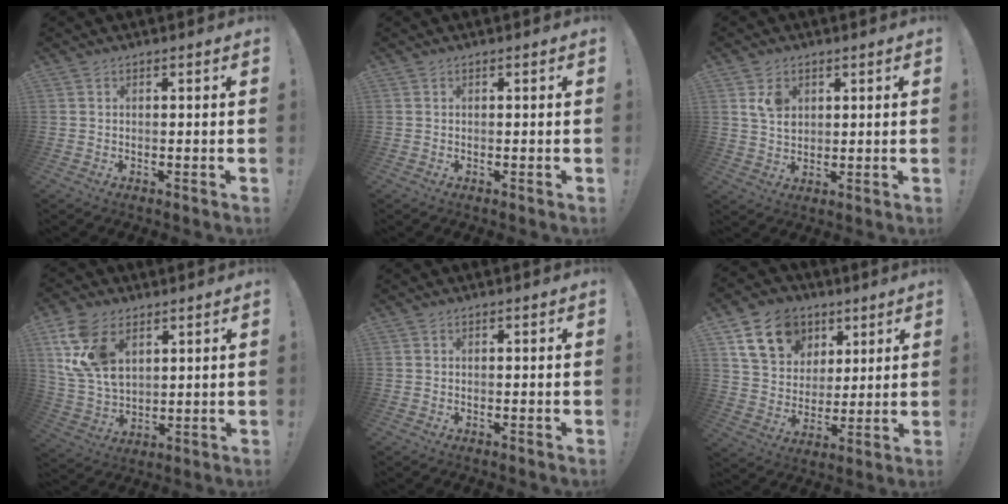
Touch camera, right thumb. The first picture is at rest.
{"total": 0.0}
{"total": 5.9, "force": [2.8, 4.2, 3.0], "torque": [-0.052, -0.004, 0.054]}
{"total": 15.1, "force": [7.0, 9.5, 9.5], "torque": [-0.193, -0.025, 0.136]}
{"total": 0.0}
{"total": 15.9, "force": [7.8, 12.1, 6.7], "torque": [-0.102, -0.033, 0.156]}